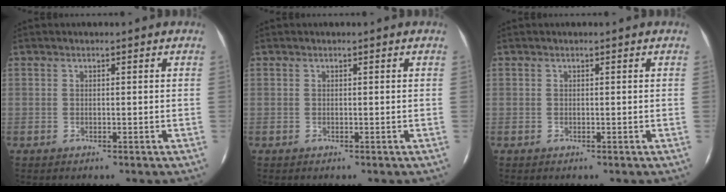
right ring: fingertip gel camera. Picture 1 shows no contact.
{"total": 0.0}
{"total": 0.0}